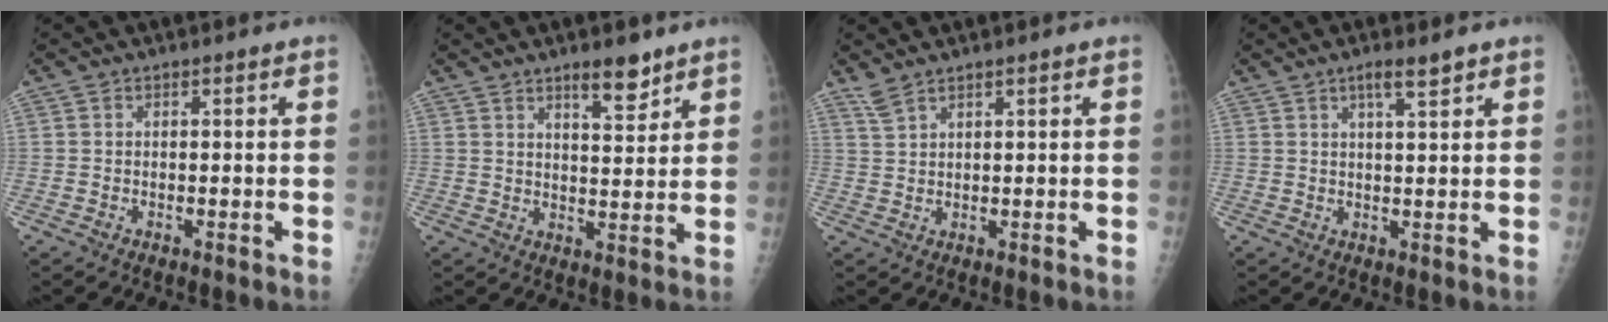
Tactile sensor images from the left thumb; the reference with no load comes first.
{"total": 5.9, "force": [4.4, 1.7, 3.6], "torque": [-0.037, -0.033, 0.068]}
{"total": 2.4, "force": [2.0, 0.4, 1.3], "torque": [-0.027, 0.000, 0.050]}
{"total": 3.8, "force": [2.5, 0.6, 2.8], "torque": [-0.044, -0.012, 0.042]}